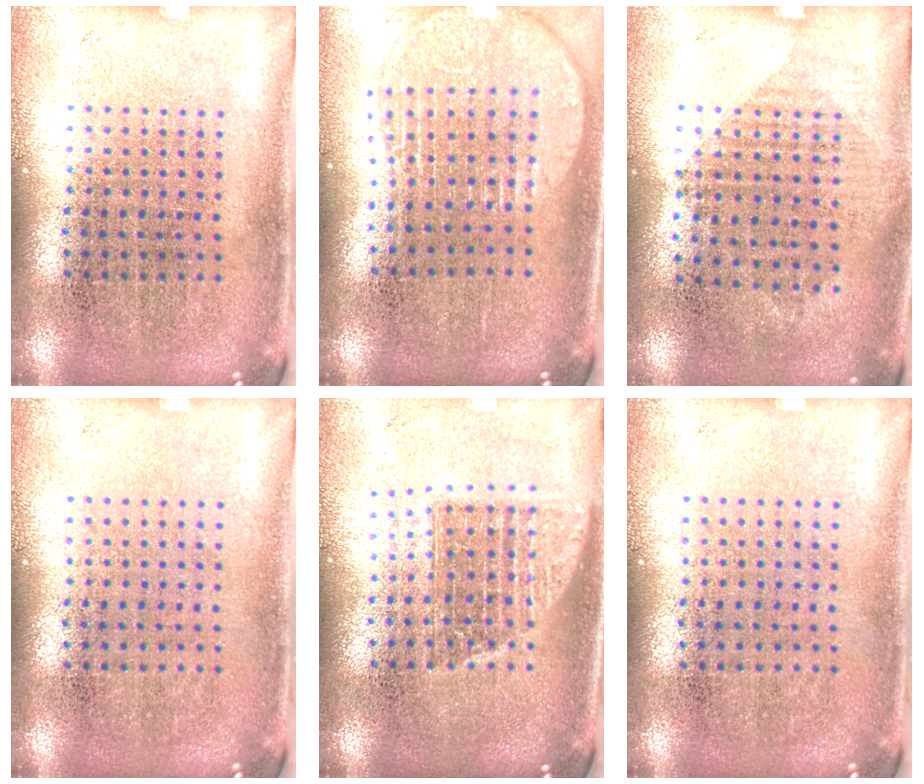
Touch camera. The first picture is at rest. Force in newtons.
{"total": 2.0, "press": 1.7, "slide": 1.1}
{"total": 0.9, "press": 0.9, "slide": 0.4}
{"total": 0.0}
{"total": 1.3, "press": 1.1, "slide": 0.8}
{"total": 0.0}